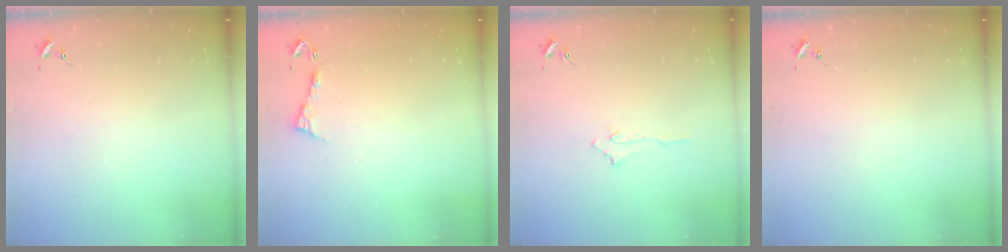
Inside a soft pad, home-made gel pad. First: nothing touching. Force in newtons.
{"total": 4.9, "press": 4.8, "slide": 0.5}
{"total": 2.9, "press": 2.9, "slide": 0.4}
{"total": 0.0}